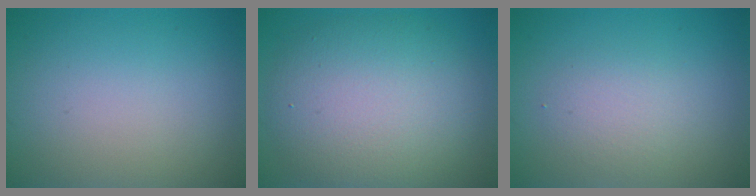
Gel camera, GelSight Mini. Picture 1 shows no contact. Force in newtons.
{"total": 8.7, "press": 8.7, "slide": 0.4}
{"total": 2.3, "press": 2.3, "slide": 0.1}